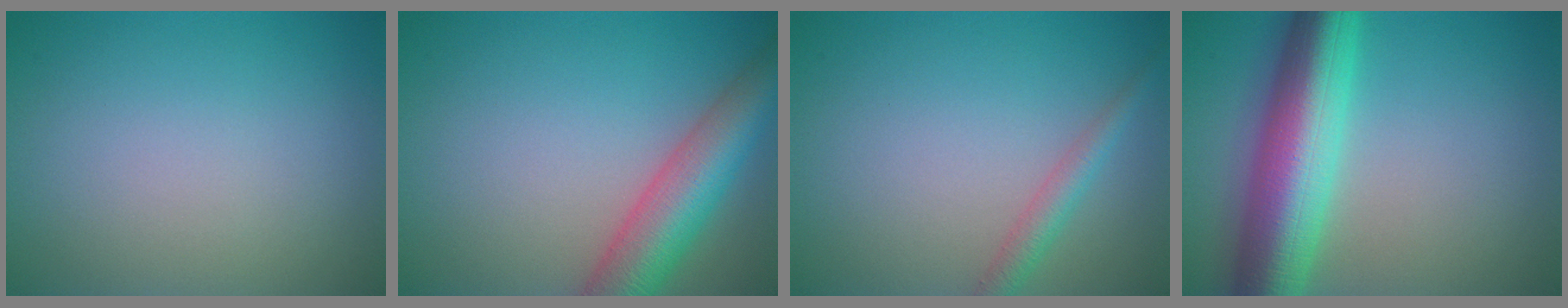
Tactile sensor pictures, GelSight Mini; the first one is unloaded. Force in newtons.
{"total": 7.2, "press": 7.2, "slide": 0.4}
{"total": 2.1, "press": 2.1, "slide": 0.0}
{"total": 10.4, "press": 10.4, "slide": 0.1}